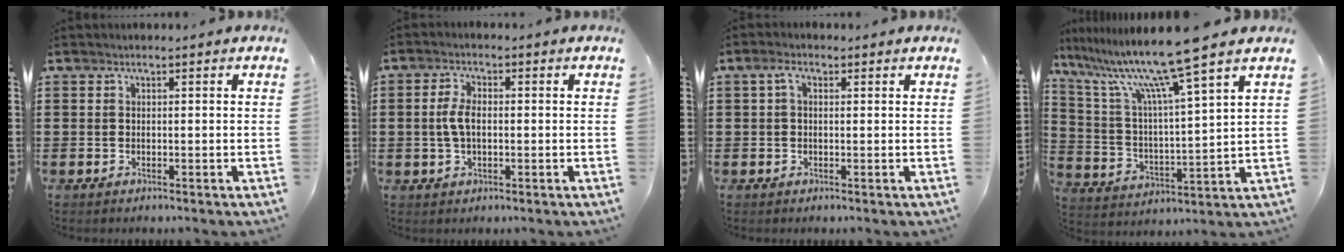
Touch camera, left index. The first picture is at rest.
{"total": 4.2, "force": [-0.1, 2.0, 3.7], "torque": [-0.085, 0.001, -0.008]}
{"total": 2.3, "force": [0.4, 1.3, 1.8], "torque": [-0.040, 0.009, 0.005]}
{"total": 11.1, "force": [9.0, -0.6, 6.4], "torque": [-0.163, -0.054, 0.143]}